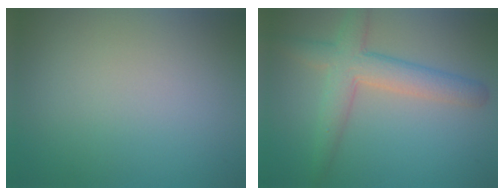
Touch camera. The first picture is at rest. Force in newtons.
{"total": 4.7, "press": 4.7, "slide": 0.2}